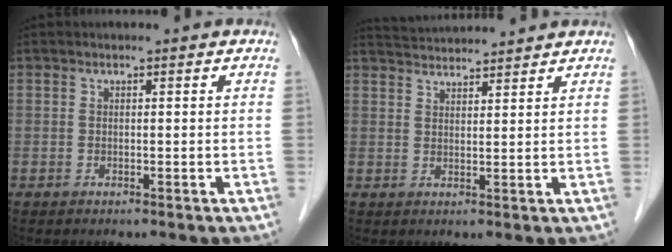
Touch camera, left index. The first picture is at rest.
{"total": 6.6, "force": [6.5, -0.5, 1.1], "torque": [-0.028, 0.029, 0.102]}